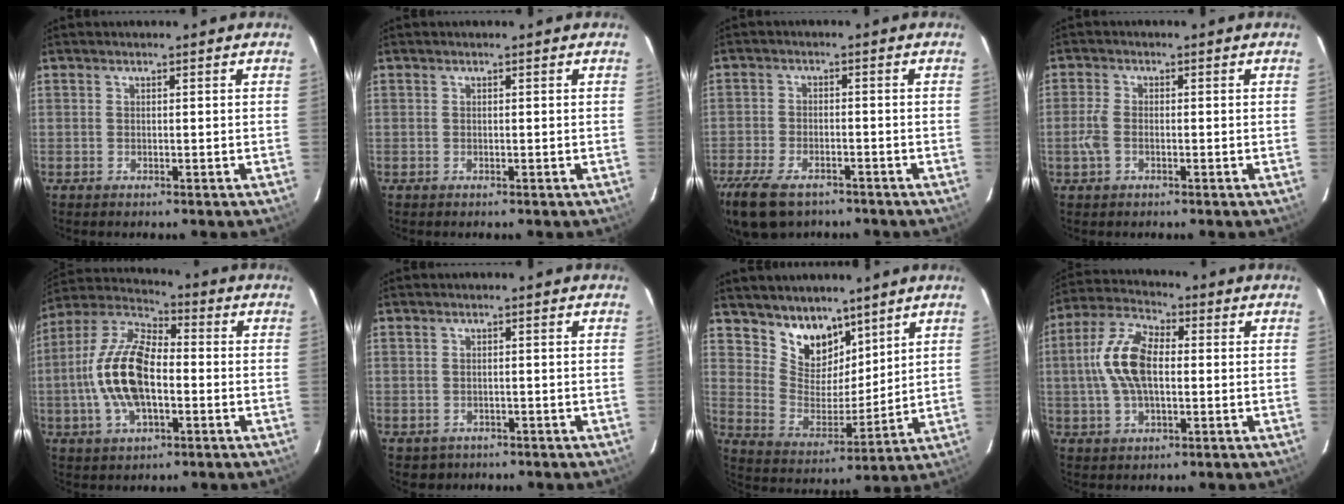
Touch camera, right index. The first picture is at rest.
{"total": 0.0}
{"total": 12.9, "force": [-9.1, 6.2, 6.8], "torque": [-0.180, -0.034, -0.162]}
{"total": 3.5, "force": [-1.0, 2.0, 2.7], "torque": [-0.066, 0.002, -0.021]}
{"total": 15.8, "force": [-2.4, 7.6, 13.7], "torque": [-0.285, 0.009, -0.050]}
{"total": 2.1, "force": [-1.0, 1.8, 0.4], "torque": [-0.013, 0.001, -0.006]}
{"total": 11.0, "force": [7.9, 6.3, 4.1], "torque": [-0.078, -0.003, 0.155]}
{"total": 11.6, "force": [0.2, 5.8, 10.1], "torque": [-0.213, 0.018, 0.001]}